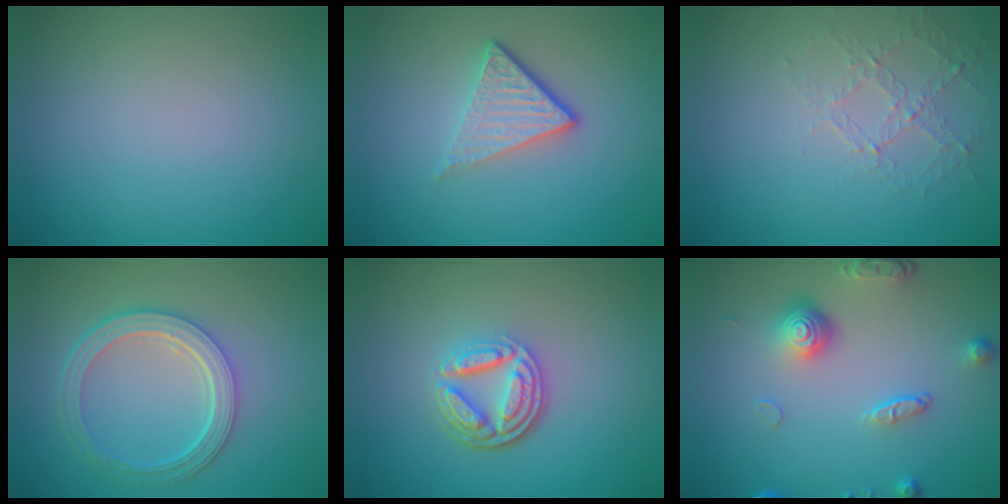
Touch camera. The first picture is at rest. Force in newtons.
{"total": 4.1, "press": 2.6, "slide": 3.2}
{"total": 1.4, "press": 0.8, "slide": 1.2}
{"total": 5.0, "press": 3.7, "slide": 3.4}
{"total": 4.8, "press": 3.5, "slide": 3.2}
{"total": 4.2, "press": 3.1, "slide": 2.9}